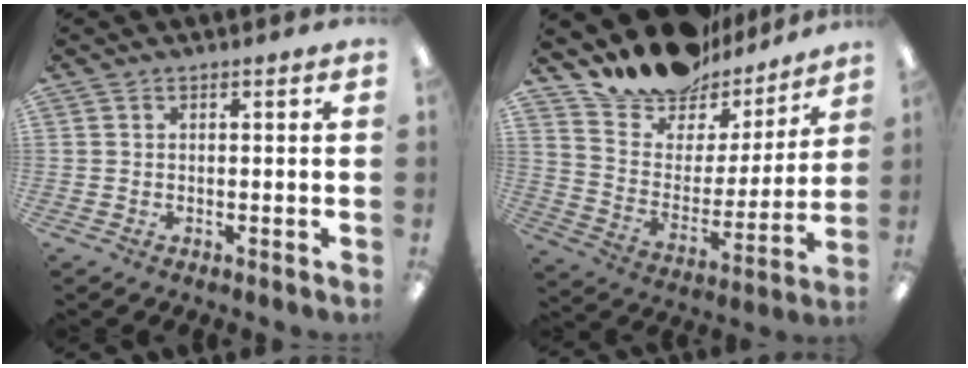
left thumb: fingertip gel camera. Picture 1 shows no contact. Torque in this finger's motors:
{"motor_torque": [0.39, 0.13, -0.42, -0.63, 0.01]}